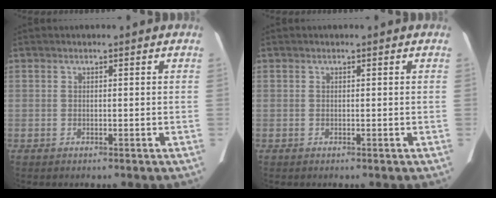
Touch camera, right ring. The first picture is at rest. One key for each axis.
{"total": 0.0}